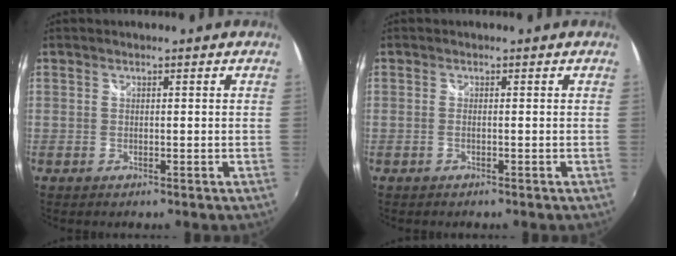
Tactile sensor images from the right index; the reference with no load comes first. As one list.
[{"total": 0.7, "force": [-0.3, 0.0, 0.7], "torque": [-0.012, -0.001, -0.007]}]